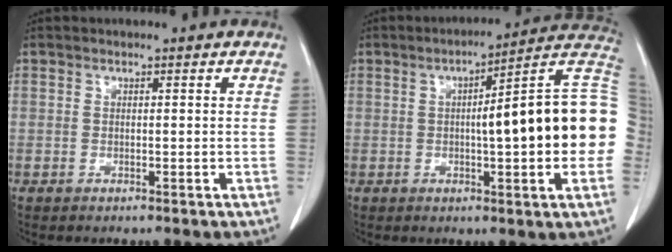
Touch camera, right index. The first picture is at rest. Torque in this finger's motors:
{"motor_torque": [1.45, -0.69, 0.86, 0.11]}